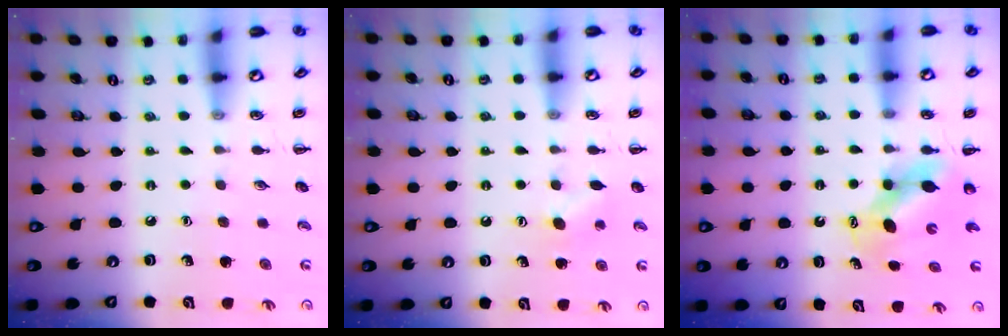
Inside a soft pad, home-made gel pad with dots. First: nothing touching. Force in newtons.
{"total": 4.9, "press": 4.8, "slide": 0.8}
{"total": 7.0, "press": 6.9, "slide": 1.2}